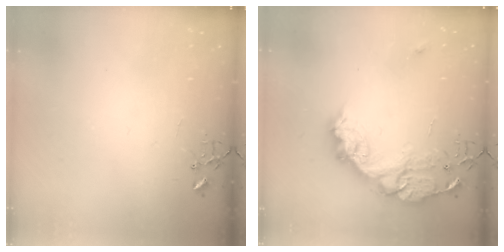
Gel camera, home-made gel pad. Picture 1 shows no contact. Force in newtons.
{"total": 18.7, "press": 18.7, "slide": 1.3}